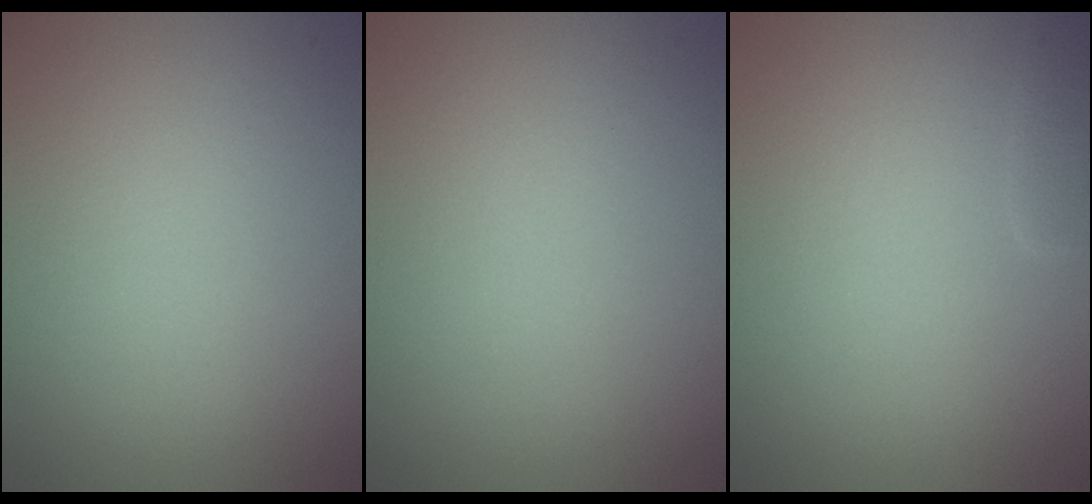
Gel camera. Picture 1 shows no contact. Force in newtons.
{"total": 0.0}
{"total": 1.0, "press": 1.0, "slide": 0.1}